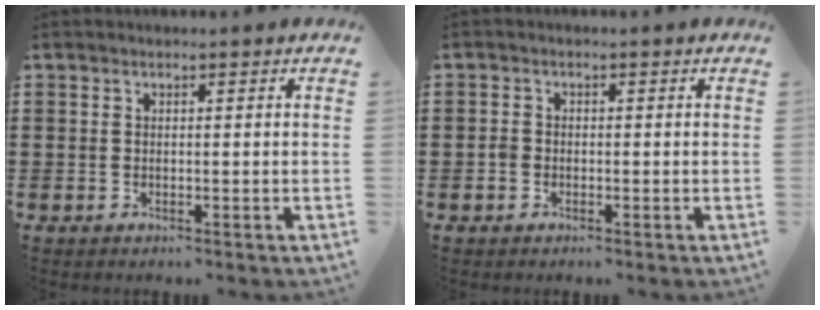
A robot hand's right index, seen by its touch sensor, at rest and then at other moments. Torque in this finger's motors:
{"motor_torque": [0.19, -0.17, 0.04, 0.04]}